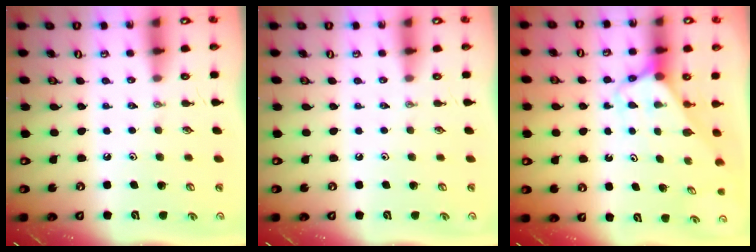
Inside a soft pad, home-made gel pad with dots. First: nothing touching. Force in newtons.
{"total": 0.0}
{"total": 2.9, "press": 2.9, "slide": 0.2}